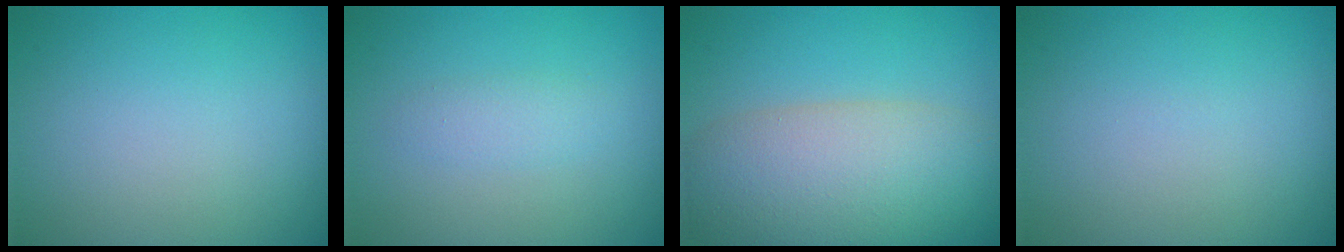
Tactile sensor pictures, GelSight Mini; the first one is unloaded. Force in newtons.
{"total": 1.5, "press": 1.5, "slide": 0.1}
{"total": 8.7, "press": 8.7, "slide": 0.7}
{"total": 0.0}